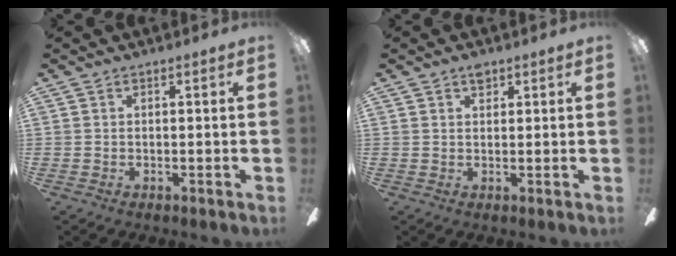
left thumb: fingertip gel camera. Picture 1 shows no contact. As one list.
[{"total": 2.2, "force": [1.5, 1.2, 1.0], "torque": [-0.005, -0.005, 0.023]}]